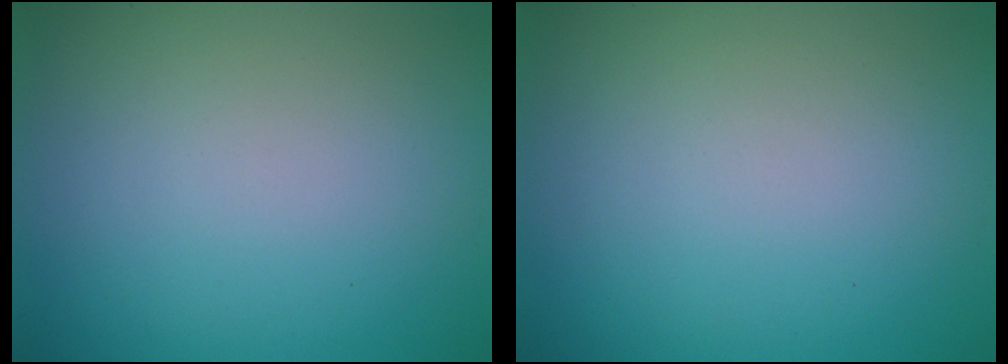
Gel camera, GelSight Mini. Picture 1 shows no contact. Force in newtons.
{"total": 0.0}